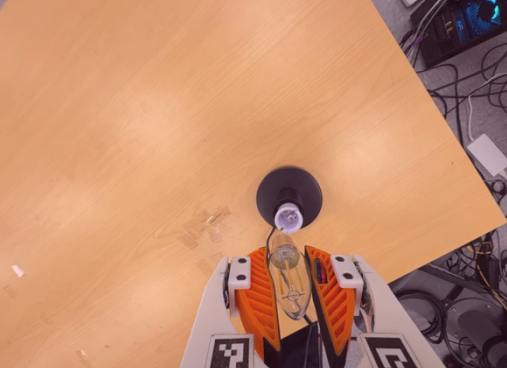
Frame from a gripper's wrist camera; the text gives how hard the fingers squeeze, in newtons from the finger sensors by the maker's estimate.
{"total": 21.0, "left": 23.0, "right": 18.9}